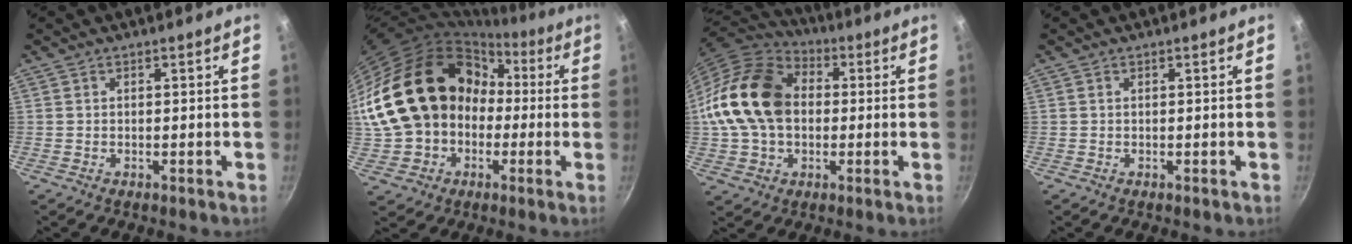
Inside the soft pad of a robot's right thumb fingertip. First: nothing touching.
{"total": 23.6, "force": [0.8, 18.6, 14.4], "torque": [-0.247, 0.070, 0.032]}
{"total": 19.8, "force": [1.3, 14.4, 13.5], "torque": [-0.241, 0.033, 0.015]}
{"total": 0.0}